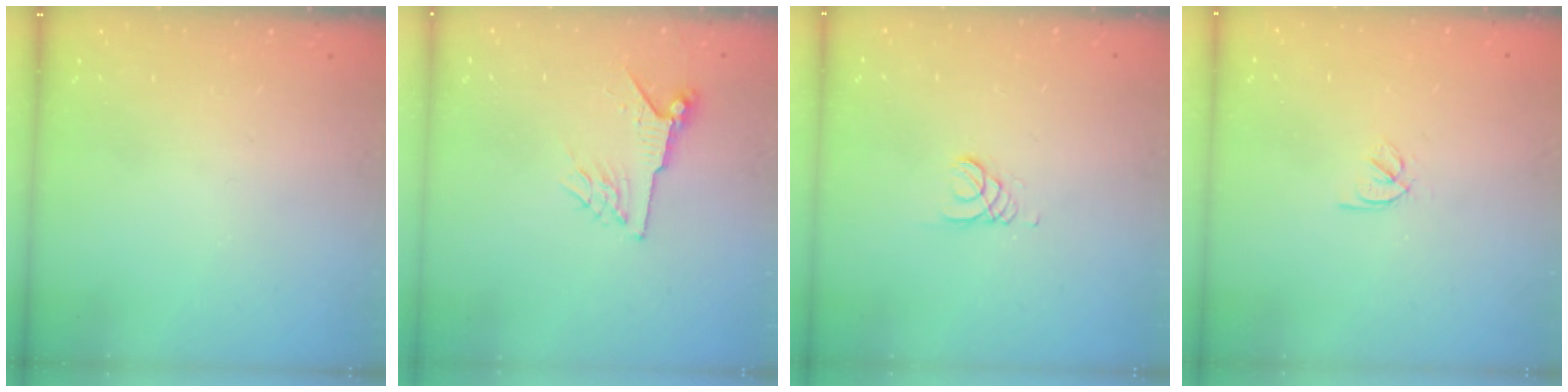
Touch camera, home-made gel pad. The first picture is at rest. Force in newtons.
{"total": 6.2, "press": 6.2, "slide": 0.6}
{"total": 0.7, "press": 0.7, "slide": 0.1}
{"total": 2.5, "press": 2.4, "slide": 0.7}